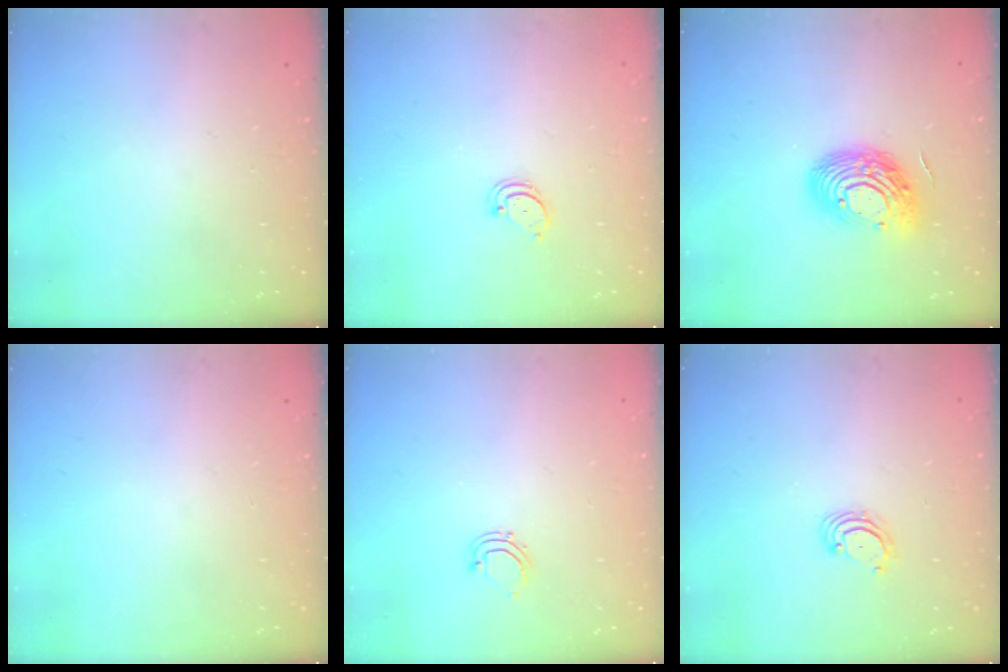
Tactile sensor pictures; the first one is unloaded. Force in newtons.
{"total": 1.9, "press": 1.9, "slide": 0.2}
{"total": 14.5, "press": 14.5, "slide": 1.0}
{"total": 0.0}
{"total": 3.9, "press": 3.8, "slide": 0.7}
{"total": 2.7, "press": 2.7, "slide": 0.3}